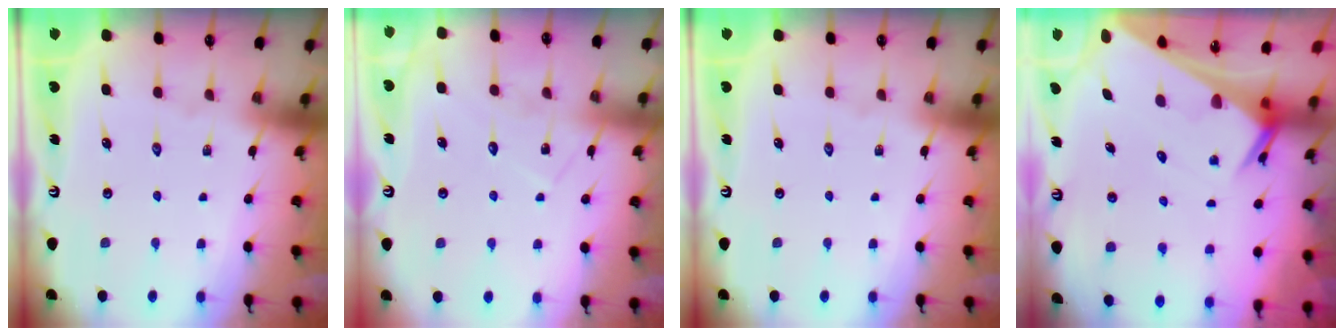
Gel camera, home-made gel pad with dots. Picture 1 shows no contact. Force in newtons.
{"total": 7.4, "press": 7.4, "slide": 0.6}
{"total": 0.0}
{"total": 3.1, "press": 3.1, "slide": 0.1}